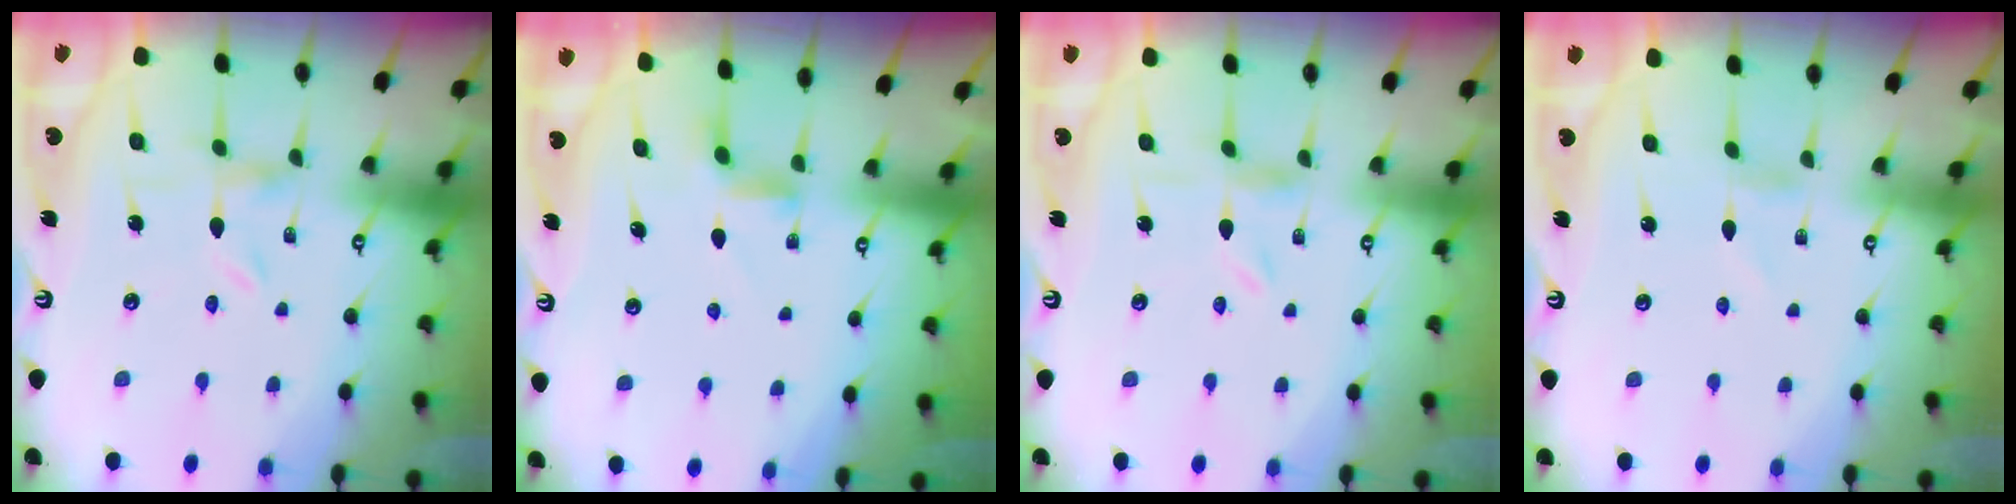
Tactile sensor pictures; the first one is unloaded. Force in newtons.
{"total": 2.9, "press": 2.9, "slide": 0.4}
{"total": 0.8, "press": 0.8, "slide": 0.2}
{"total": 0.0}